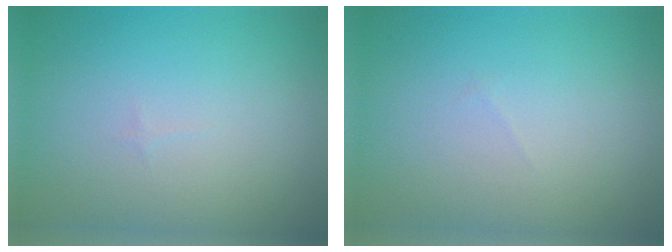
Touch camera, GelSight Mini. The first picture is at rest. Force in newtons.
{"total": 0.0}